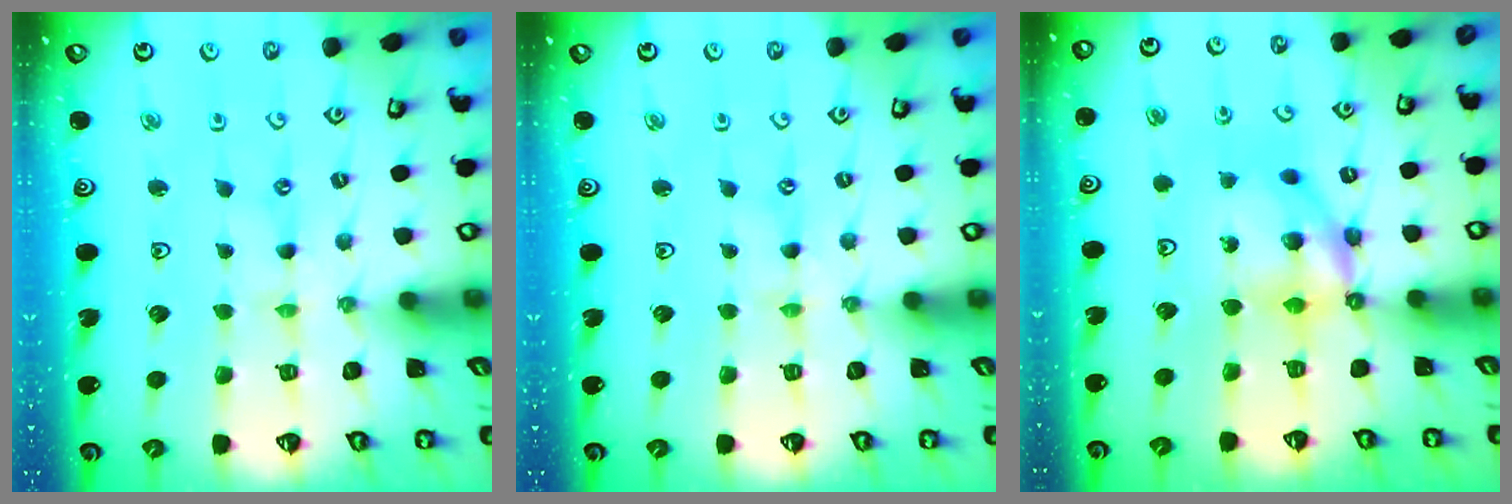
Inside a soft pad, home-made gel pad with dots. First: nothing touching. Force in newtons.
{"total": 0.0}
{"total": 10.9, "press": 10.8, "slide": 0.5}